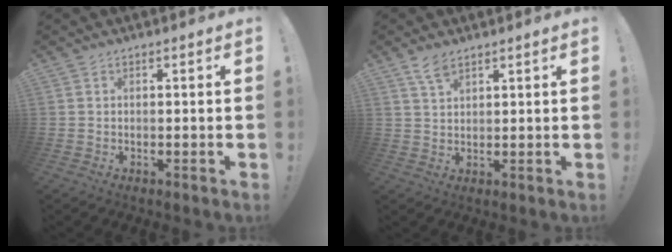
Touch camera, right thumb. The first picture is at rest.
{"total": 4.0, "force": [2.8, 1.6, 2.4], "torque": [-0.049, -0.010, 0.052]}